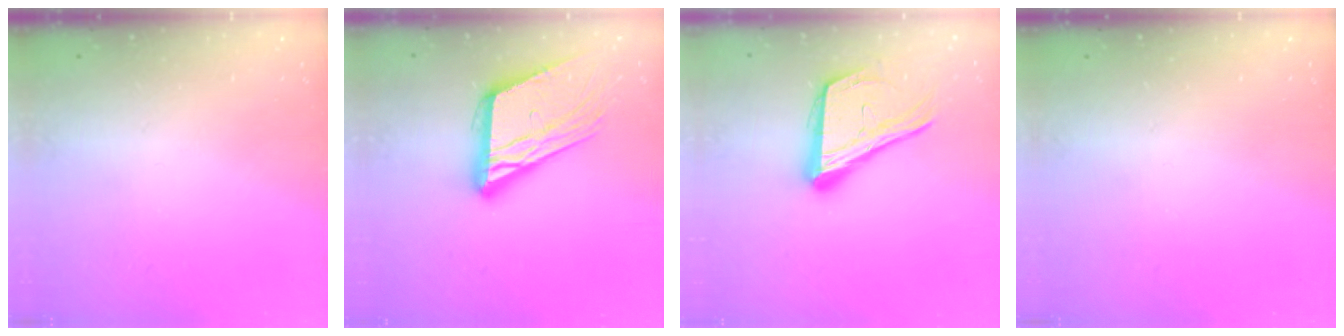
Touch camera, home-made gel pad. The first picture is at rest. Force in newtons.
{"total": 18.4, "press": 18.1, "slide": 2.9}
{"total": 19.8, "press": 19.7, "slide": 2.6}
{"total": 0.0}